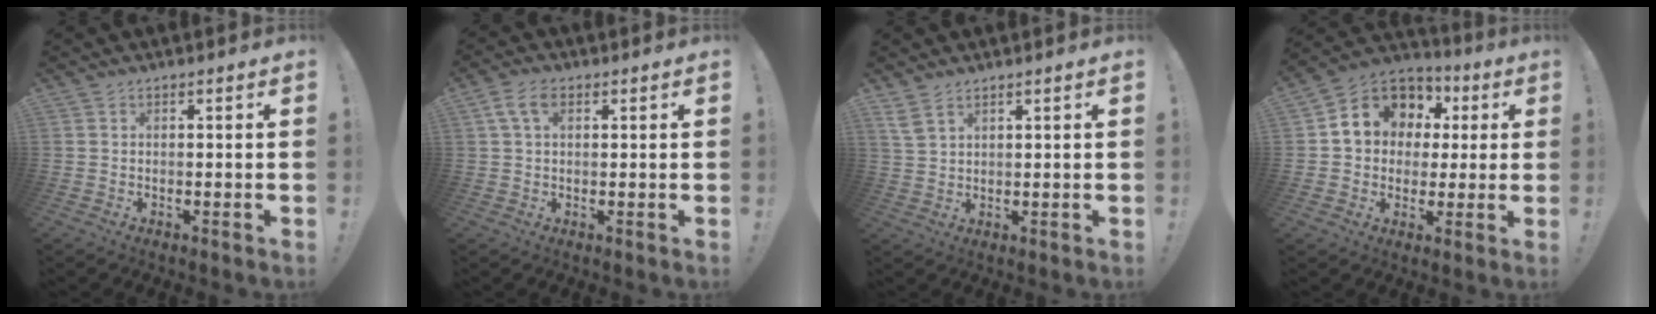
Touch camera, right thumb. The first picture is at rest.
{"total": 5.8, "force": [2.2, 3.3, 4.2], "torque": [-0.079, 0.005, 0.042]}
{"total": 4.4, "force": [3.2, 1.8, 2.4], "torque": [-0.047, -0.013, 0.063]}
{"total": 12.6, "force": [4.2, 10.5, 5.4], "torque": [-0.081, -0.017, 0.083]}